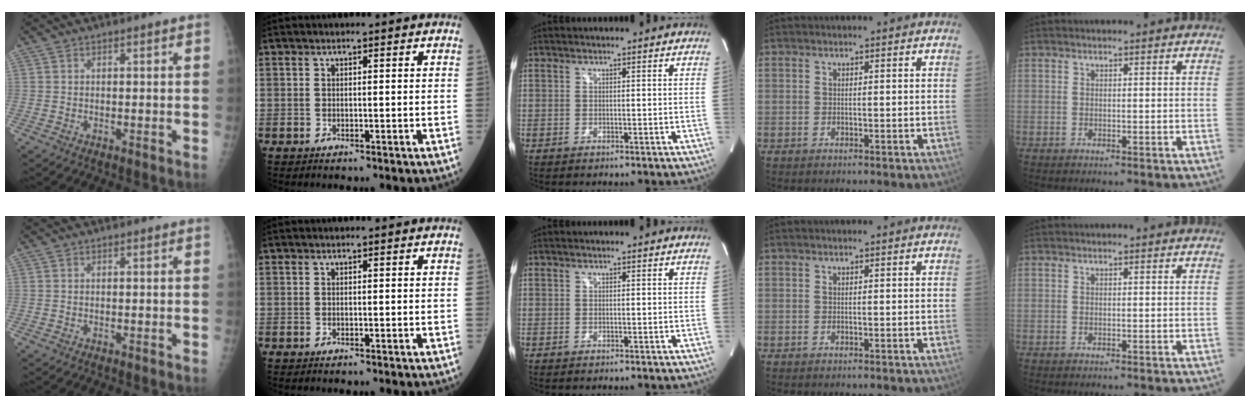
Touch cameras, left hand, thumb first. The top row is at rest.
{}